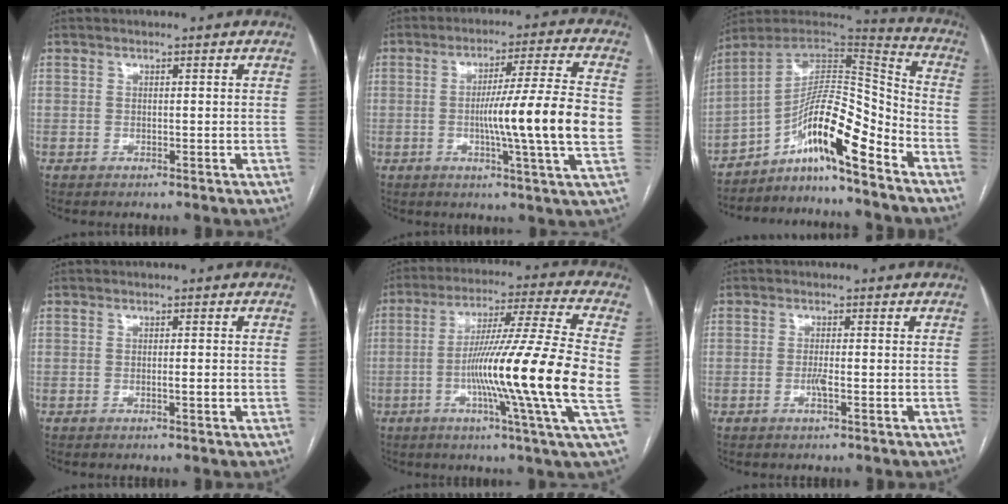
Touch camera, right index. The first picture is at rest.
{"total": 14.6, "force": [-1.4, -1.0, 14.5], "torque": [-0.227, -0.006, -0.030]}
{"total": 14.2, "force": [-8.7, 1.9, 11.1], "torque": [-0.187, 0.032, -0.145]}
{"total": 1.4, "force": [-0.3, 0.1, 1.4], "torque": [-0.023, -0.001, -0.006]}
{"total": 19.9, "force": [-2.9, -2.3, 19.6], "torque": [-0.327, -0.016, -0.069]}
{"total": 1.7, "force": [-0.7, 0.0, 1.6], "torque": [-0.034, -0.004, -0.014]}